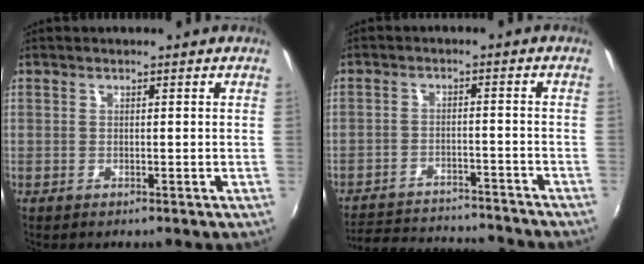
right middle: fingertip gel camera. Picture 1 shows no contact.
{"total": 17.5, "force": [-16.0, 3.3, 6.3], "torque": [-0.132, -0.008, -0.221]}